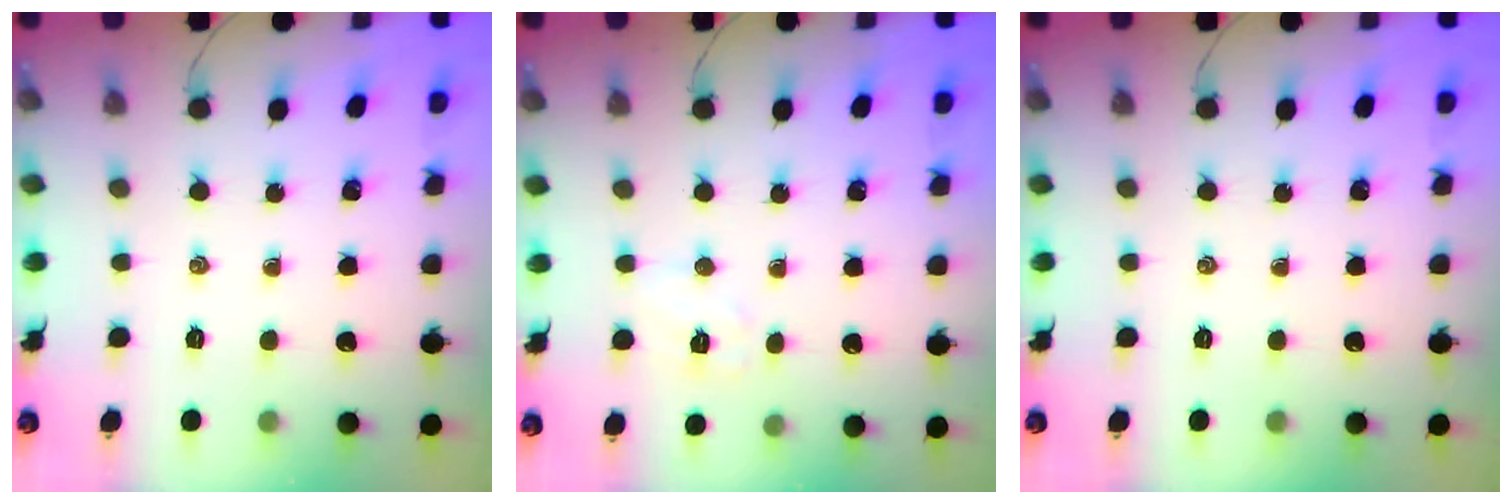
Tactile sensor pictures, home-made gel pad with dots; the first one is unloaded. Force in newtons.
{"total": 5.4, "press": 5.3, "slide": 1.0}
{"total": 0.0}